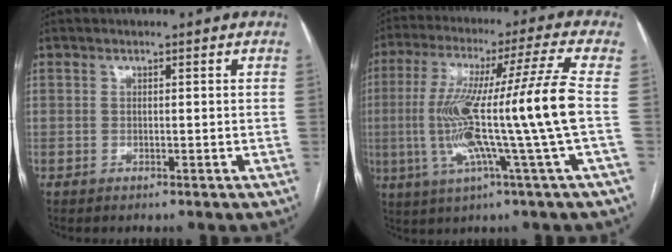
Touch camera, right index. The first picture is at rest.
{"total": 16.9, "force": [-2.2, -2.5, 16.6], "torque": [-0.302, 0.001, -0.047]}